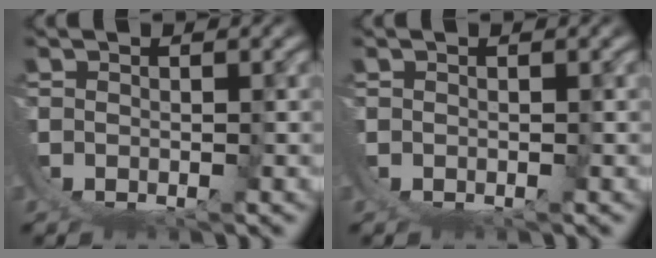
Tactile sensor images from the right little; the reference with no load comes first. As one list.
[{"total": 0.0}]